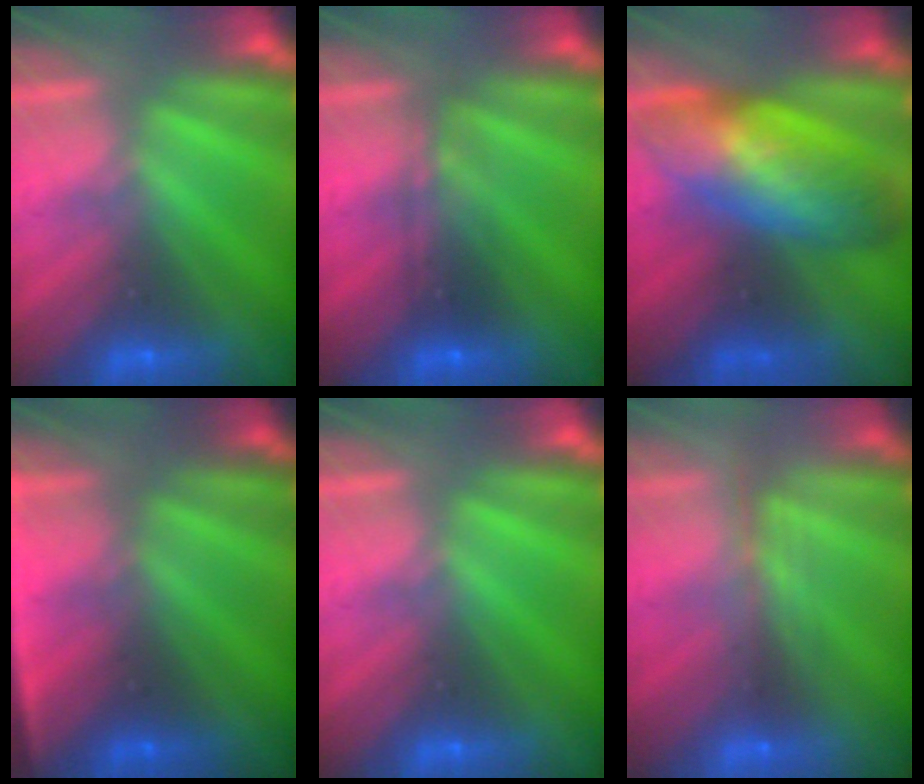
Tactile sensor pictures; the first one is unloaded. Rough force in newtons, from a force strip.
{"total": 2.4}
{"total": 8.2}
{"total": 4.7}
{"total": 0.0}
{"total": 2.4}